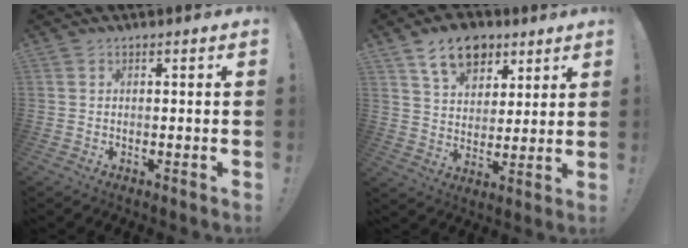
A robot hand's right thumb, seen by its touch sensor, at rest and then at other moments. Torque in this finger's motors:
{"motor_torque": [0.94, 1.00, 0.06, 0.00, 0.00]}